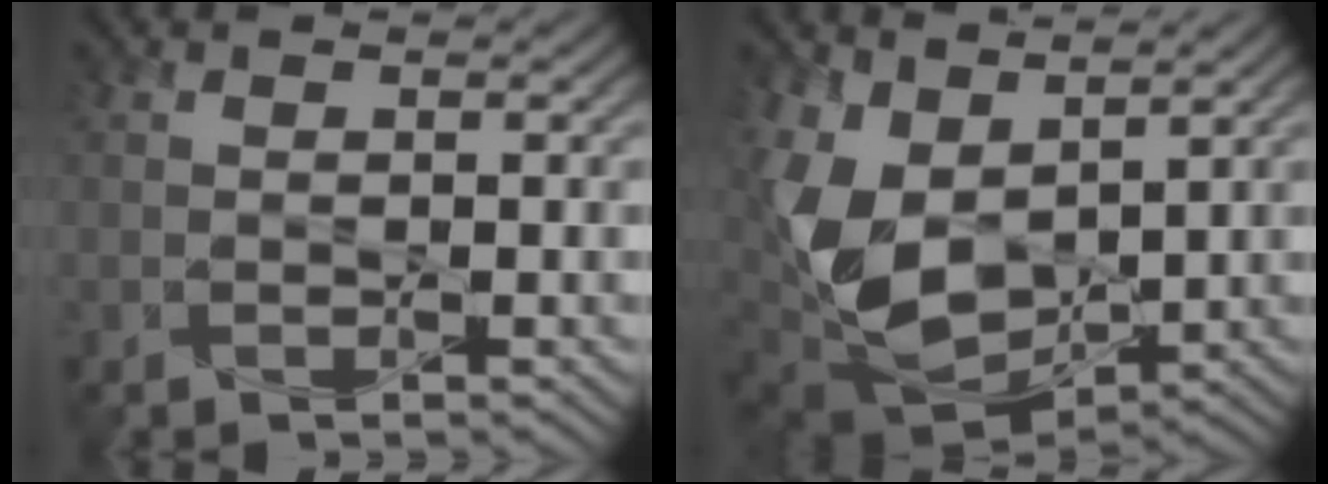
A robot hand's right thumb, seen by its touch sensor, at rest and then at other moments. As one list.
[{"total": 13.4, "force": [2.7, 8.5, 10.0], "torque": [-0.264, -0.014, 0.058]}]